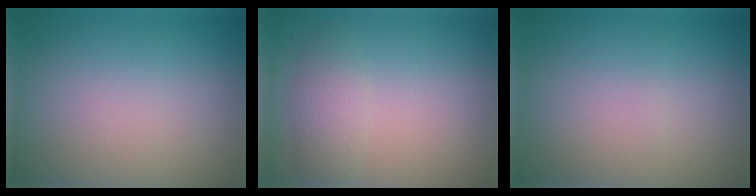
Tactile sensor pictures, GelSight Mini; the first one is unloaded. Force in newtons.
{"total": 2.1, "press": 2.1, "slide": 0.1}
{"total": 0.0}